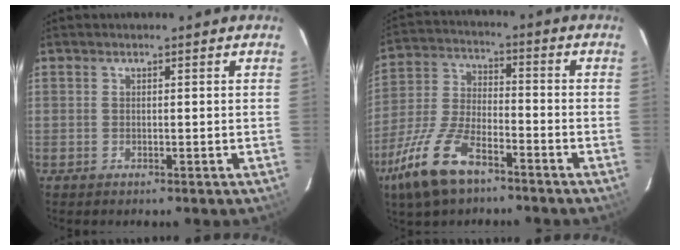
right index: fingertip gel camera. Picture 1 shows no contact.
{"total": 14.9, "force": [-9.4, 6.1, 9.9], "torque": [-0.225, -0.018, -0.183]}